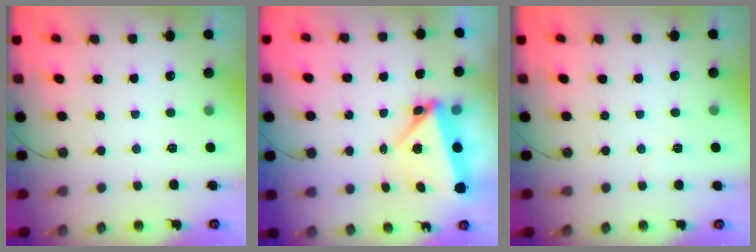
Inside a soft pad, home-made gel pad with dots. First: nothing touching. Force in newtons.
{"total": 5.2, "press": 5.2, "slide": 0.2}
{"total": 2.5, "press": 2.3, "slide": 0.9}